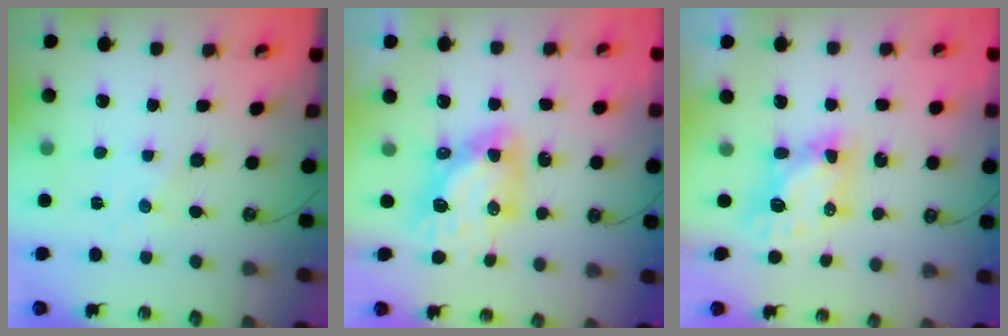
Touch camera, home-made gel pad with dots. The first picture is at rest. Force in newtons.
{"total": 12.2, "press": 12.1, "slide": 1.5}
{"total": 6.8, "press": 6.8, "slide": 0.6}